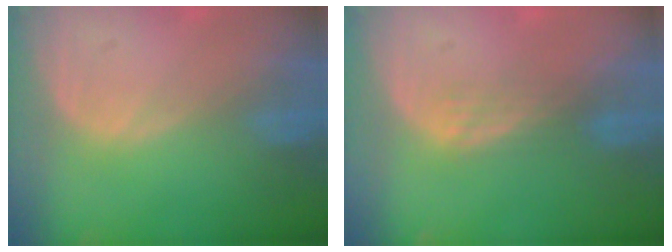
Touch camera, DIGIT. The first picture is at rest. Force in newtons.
{"total": 2.2, "press": 2.2, "slide": 0.2}